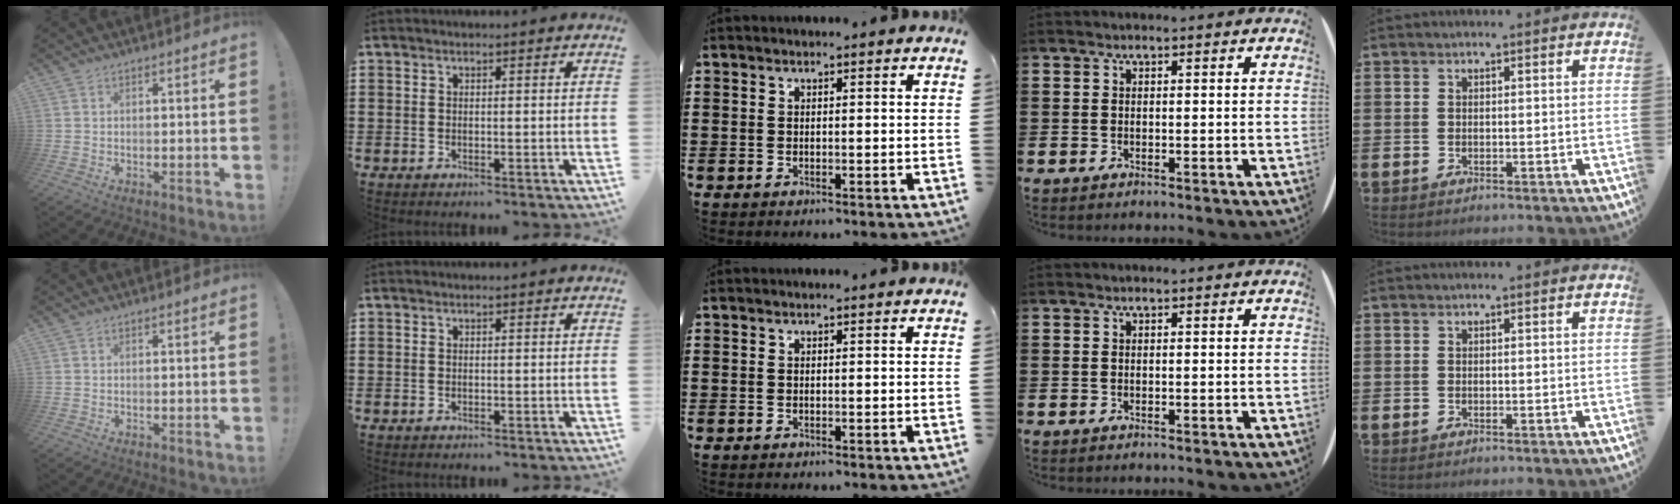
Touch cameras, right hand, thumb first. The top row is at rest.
{}